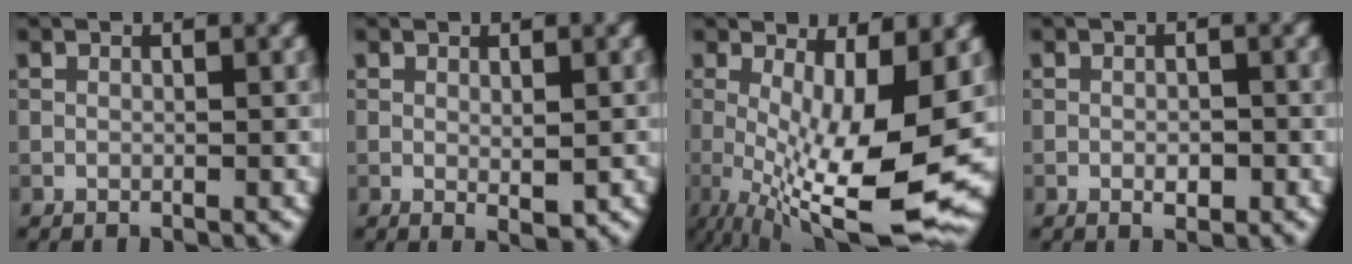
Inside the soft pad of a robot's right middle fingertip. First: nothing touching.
{"total": 1.4, "force": [0.1, 0.3, 1.3], "torque": [-0.018, -0.006, 0.003]}
{"total": 12.8, "force": [-1.7, 3.8, 12.2], "torque": [-0.193, -0.026, -0.016]}
{"total": 1.4, "force": [-0.5, 0.7, 1.2], "torque": [-0.017, 0.000, -0.008]}